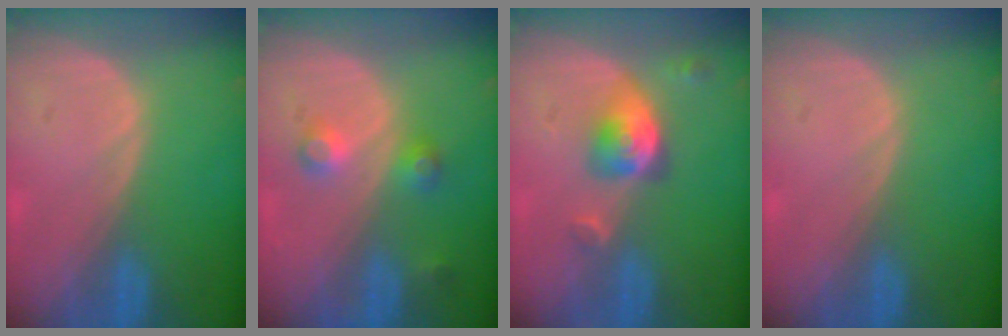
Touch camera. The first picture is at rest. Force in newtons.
{"total": 3.6, "press": 3.6, "slide": 0.6}
{"total": 5.2, "press": 4.7, "slide": 2.2}
{"total": 0.0}